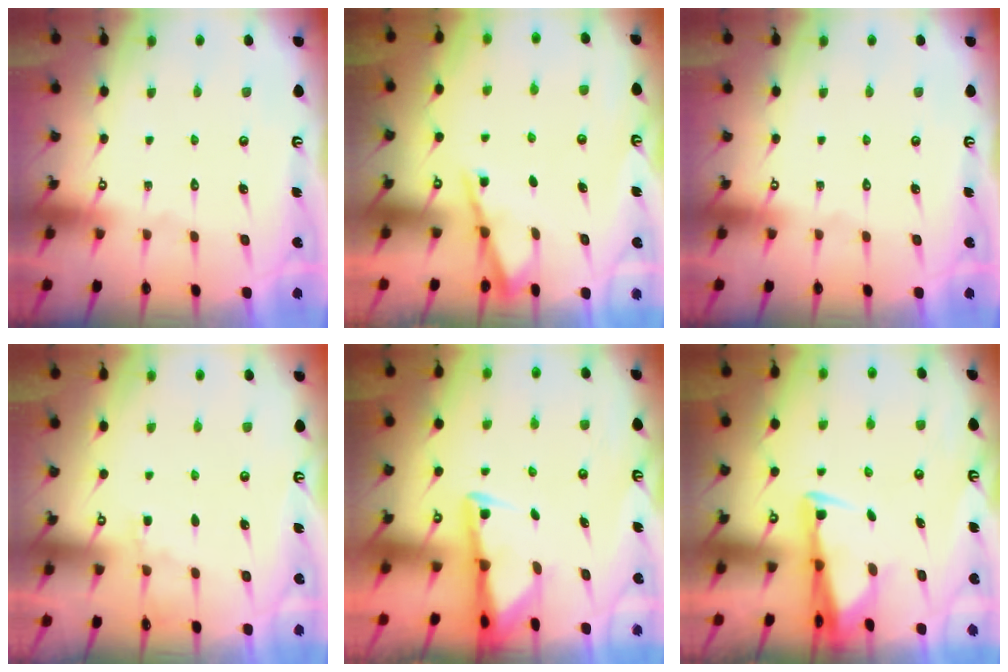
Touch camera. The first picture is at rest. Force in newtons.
{"total": 2.4, "press": 2.4, "slide": 0.2}
{"total": 0.0}
{"total": 2.7, "press": 2.6, "slide": 0.4}
{"total": 2.8, "press": 2.7, "slide": 0.7}
{"total": 2.9, "press": 2.8, "slide": 0.9}